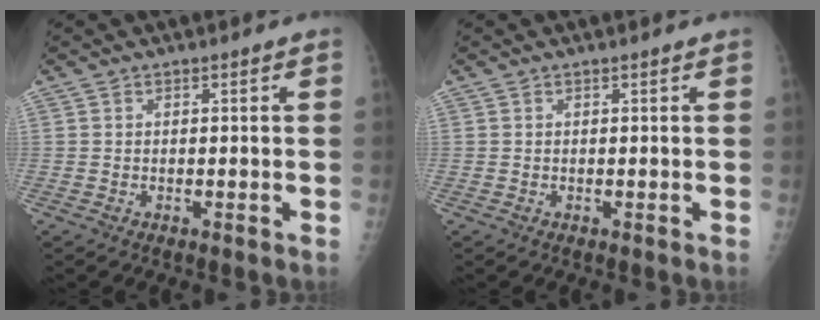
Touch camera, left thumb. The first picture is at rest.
{"total": 0.0}